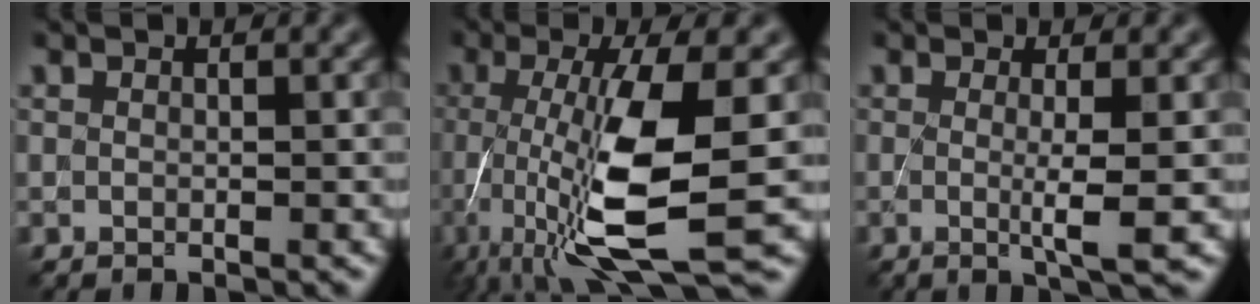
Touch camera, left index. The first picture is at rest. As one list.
[{"total": 10.7, "force": [-2.7, 2.7, 10.0], "torque": [-0.186, -0.015, -0.053]}, {"total": 3.0, "force": [0.0, 0.5, 3.0], "torque": [-0.051, -0.009, -0.004]}]